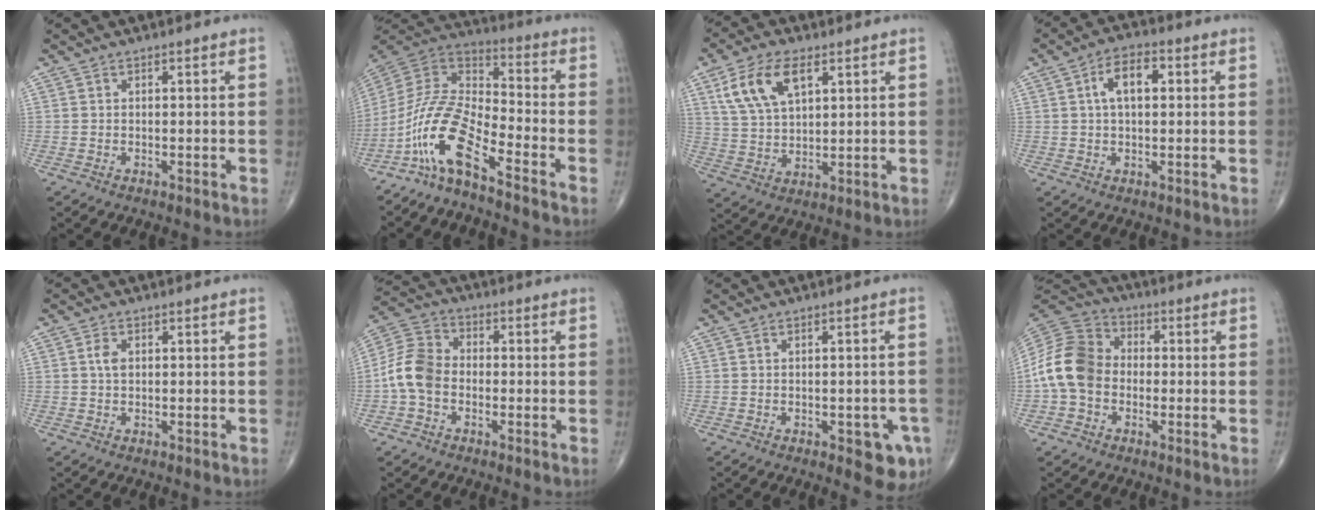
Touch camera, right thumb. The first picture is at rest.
{"total": 12.9, "force": [-8.4, 3.2, 9.3], "torque": [-0.196, 0.073, -0.172]}
{"total": 11.6, "force": [5.2, 6.1, 8.4], "torque": [-0.156, -0.008, 0.105]}
{"total": 6.6, "force": [1.4, 3.5, 5.4], "torque": [-0.090, 0.014, 0.019]}
{"total": 2.2, "force": [0.4, 1.4, 1.7], "torque": [-0.032, 0.003, 0.006]}
{"total": 8.9, "force": [-1.9, 6.6, 5.6], "torque": [-0.106, 0.029, -0.051]}
{"total": 6.0, "force": [-2.4, 2.7, 4.8], "torque": [-0.033, 0.000, -0.023]}
{"total": 12.6, "force": [-1.7, 10.0, 7.5], "torque": [-0.140, 0.035, -0.045]}